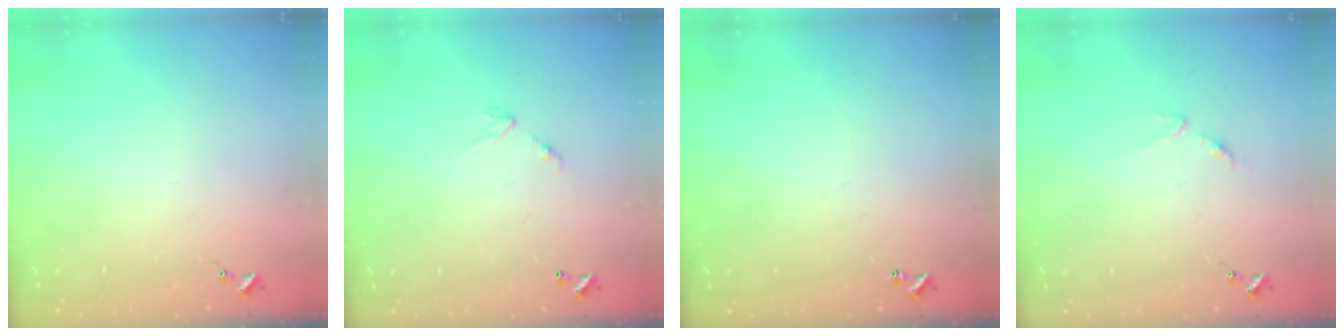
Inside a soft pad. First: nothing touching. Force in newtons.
{"total": 5.8, "press": 5.8, "slide": 0.4}
{"total": 0.9, "press": 0.9, "slide": 0.2}
{"total": 3.7, "press": 3.7, "slide": 0.3}